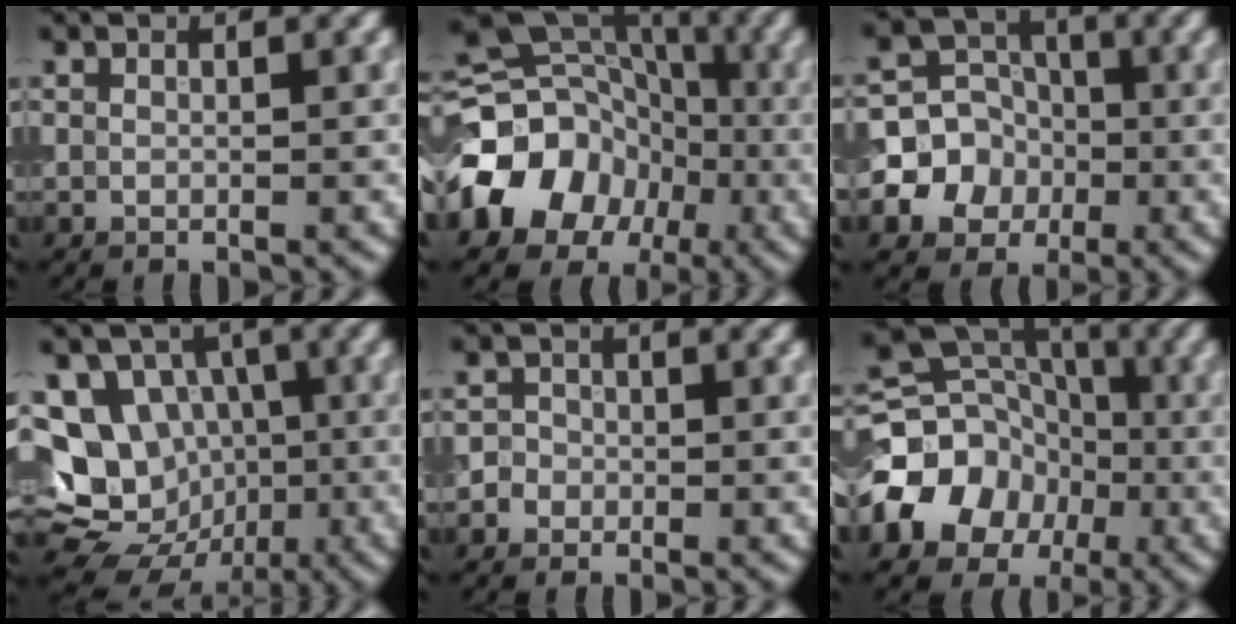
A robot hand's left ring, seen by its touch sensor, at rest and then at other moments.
{"total": 11.8, "force": [-3.8, 9.8, 5.3], "torque": [-0.096, -0.006, -0.088]}
{"total": 6.6, "force": [-1.5, 6.1, 2.0], "torque": [-0.016, 0.008, -0.058]}
{"total": 15.3, "force": [-2.0, 13.6, 6.7], "torque": [-0.156, 0.005, -0.028]}
{"total": 1.6, "force": [-0.4, 1.6, 0.3], "torque": [0.014, 0.006, -0.015]}
{"total": 10.2, "force": [-3.1, 8.8, 4.3], "torque": [-0.073, 0.000, -0.076]}